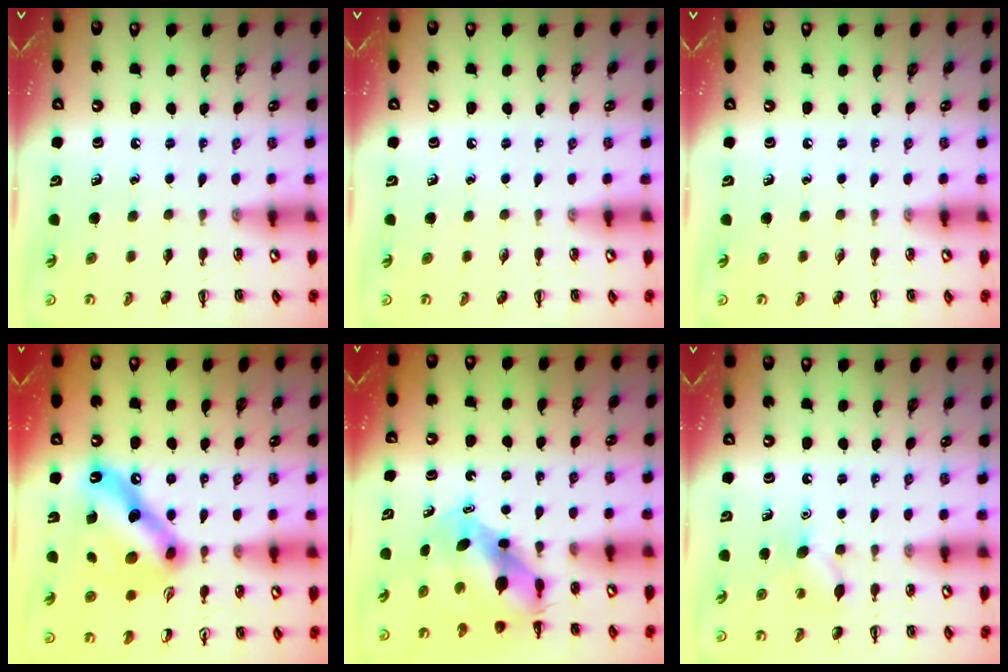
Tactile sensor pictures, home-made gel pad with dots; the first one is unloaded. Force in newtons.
{"total": 0.0}
{"total": 0.0}
{"total": 17.0, "press": 17.0, "slide": 1.2}
{"total": 6.8, "press": 6.6, "slide": 1.5}
{"total": 7.0, "press": 6.8, "slide": 1.6}